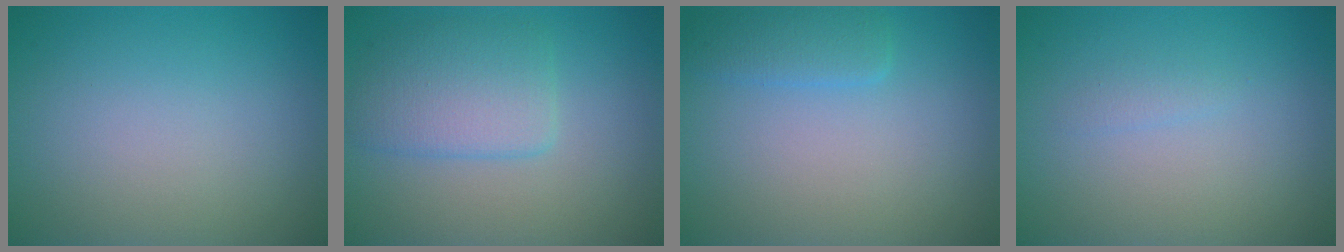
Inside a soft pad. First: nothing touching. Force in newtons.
{"total": 3.7, "press": 3.7, "slide": 0.1}
{"total": 1.8, "press": 1.8, "slide": 0.0}
{"total": 0.7, "press": 0.7, "slide": 0.0}